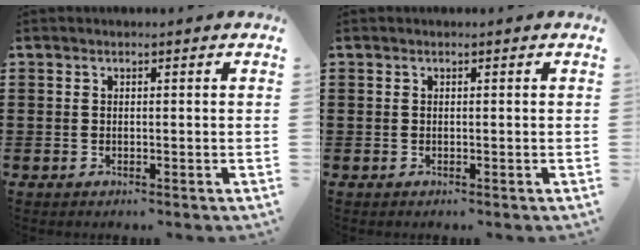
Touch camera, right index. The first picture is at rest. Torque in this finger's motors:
{"motor_torque": [0.00, 0.00, 0.00, 0.00]}